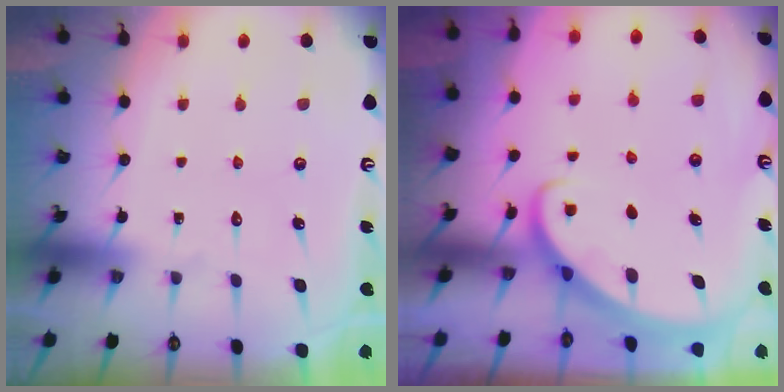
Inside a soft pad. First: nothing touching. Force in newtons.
{"total": 2.7, "press": 2.7, "slide": 0.2}